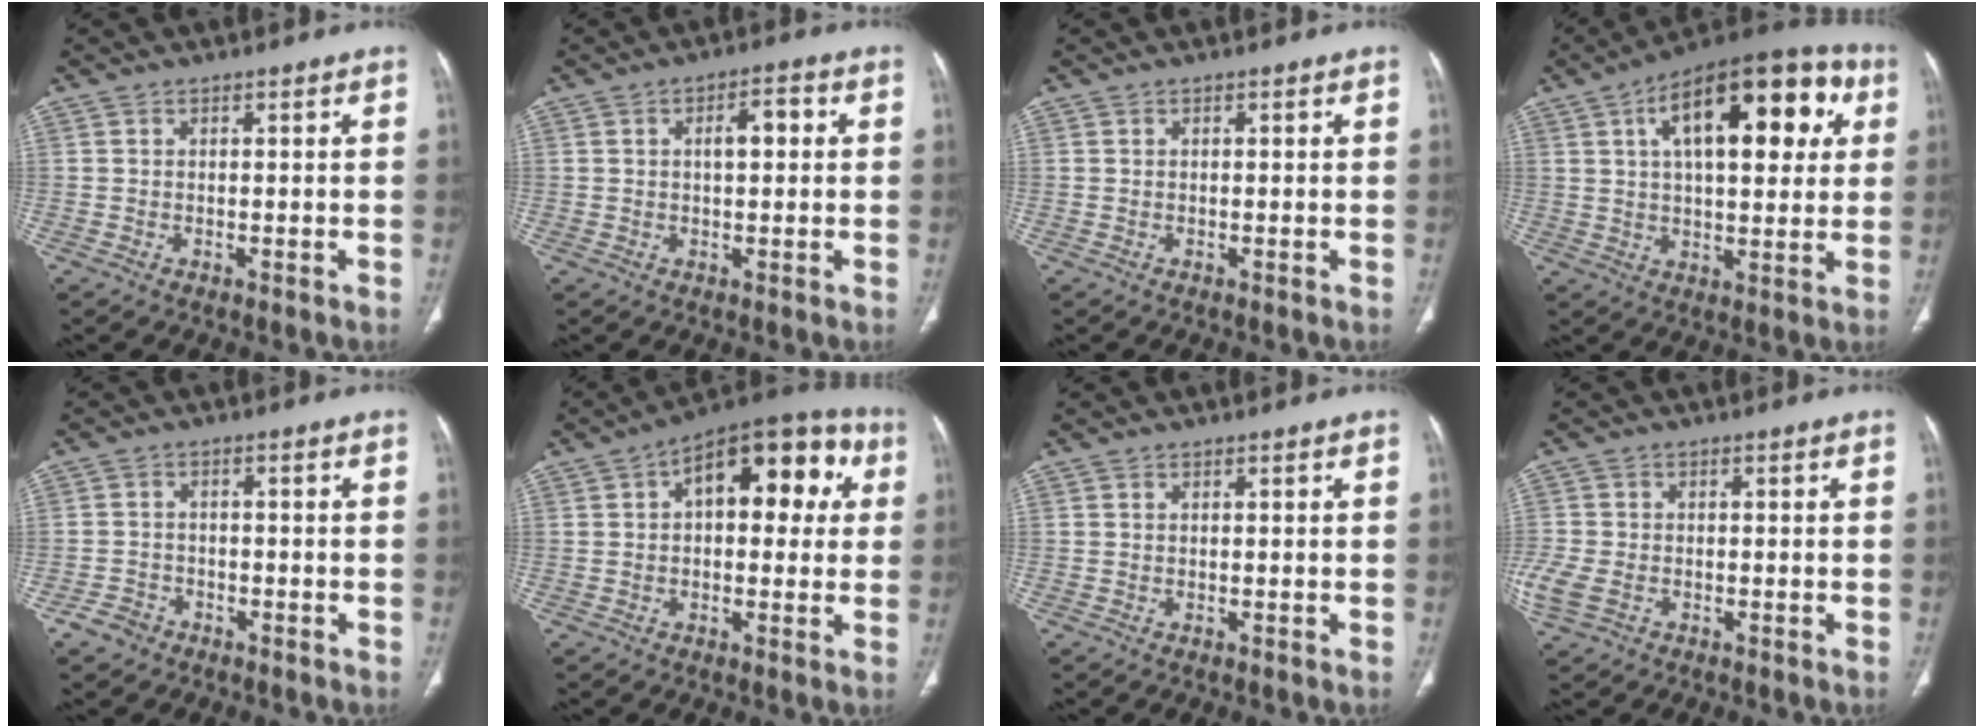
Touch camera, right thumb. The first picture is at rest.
{"total": 4.5, "force": [0.8, 2.1, 3.9], "torque": [-0.058, 0.011, 0.009]}
{"total": 0.0}
{"total": 23.0, "force": [7.2, 10.5, 19.1], "torque": [-0.257, 0.017, 0.101]}
{"total": 3.3, "force": [-2.2, 2.4, 0.6], "torque": [-0.008, 0.019, -0.036]}
{"total": 17.3, "force": [4.4, 9.1, 14.0], "torque": [-0.145, 0.034, 0.053]}
{"total": 0.0}
{"total": 5.9, "force": [-2.2, 4.1, 3.7], "torque": [-0.105, 0.004, -0.038]}